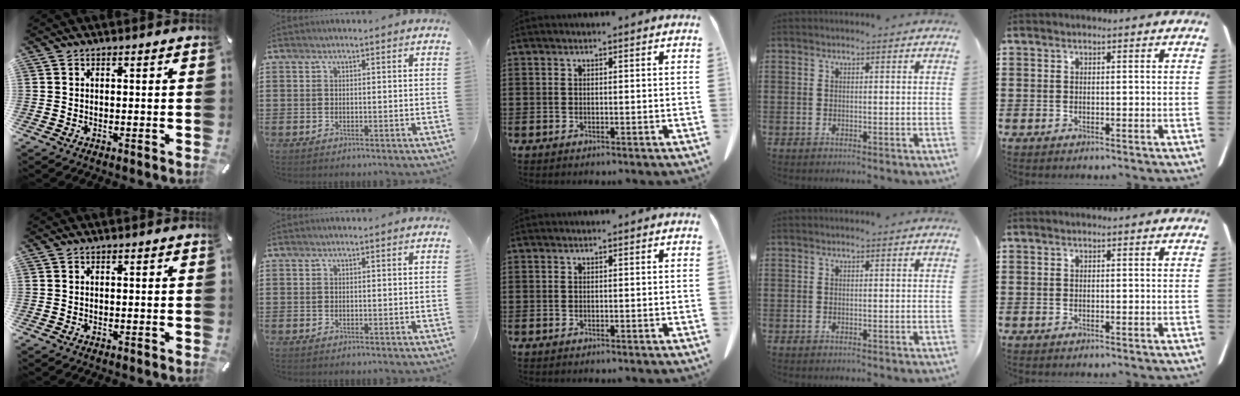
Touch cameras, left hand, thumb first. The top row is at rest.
{}